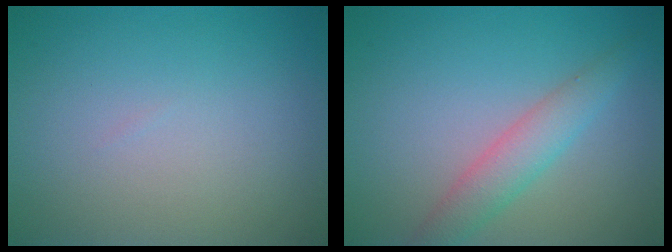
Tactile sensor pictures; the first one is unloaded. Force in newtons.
{"total": 3.0, "press": 3.0, "slide": 0.1}